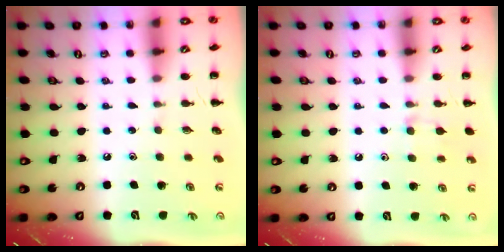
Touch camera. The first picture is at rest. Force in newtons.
{"total": 6.4, "press": 6.0, "slide": 2.2}